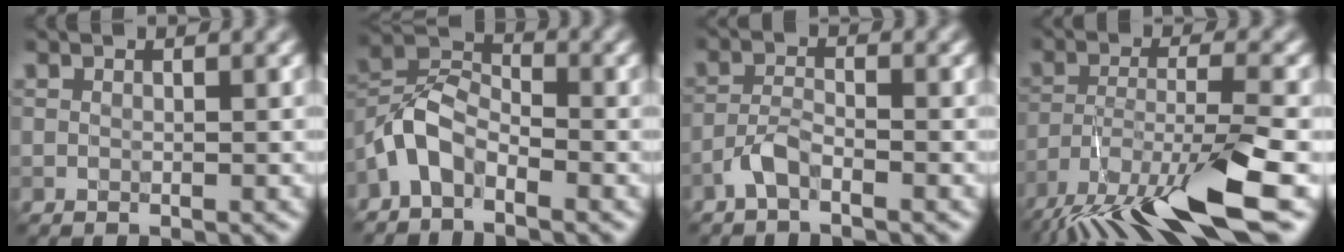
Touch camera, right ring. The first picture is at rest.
{"total": 4.1, "force": [-2.6, 2.1, 2.4], "torque": [-0.045, 0.014, -0.061]}
{"total": 2.2, "force": [-1.5, 0.6, 1.4], "torque": [-0.032, 0.005, -0.037]}
{"total": 11.5, "force": [-7.8, 2.7, 8.1], "torque": [-0.163, -0.018, -0.140]}